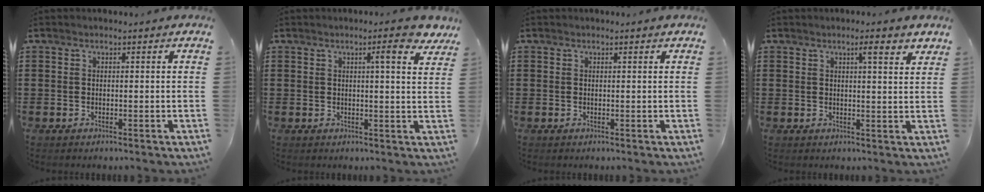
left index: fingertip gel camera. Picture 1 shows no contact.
{"total": 4.5, "force": [3.1, 0.3, 3.2], "torque": [-0.039, -0.023, 0.045]}
{"total": 0.0}
{"total": 3.4, "force": [2.2, 0.4, 2.6], "torque": [-0.040, -0.003, 0.034]}